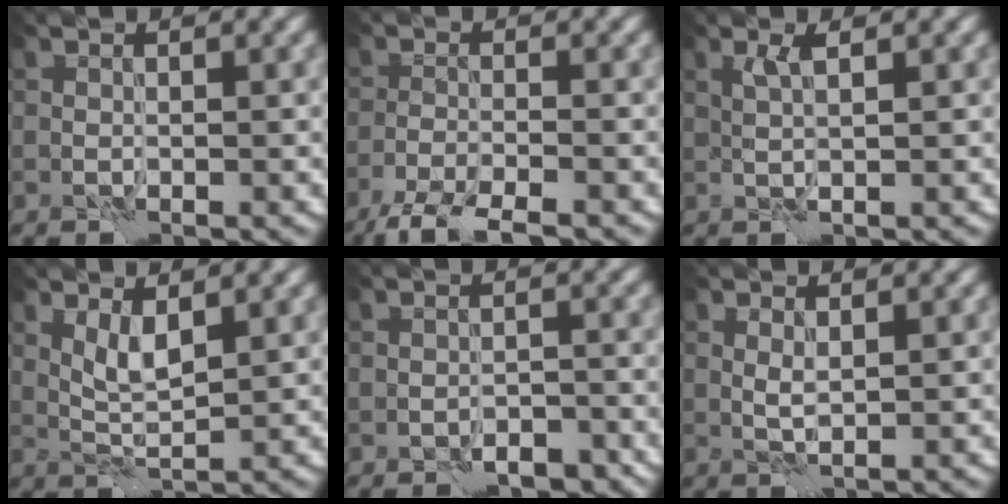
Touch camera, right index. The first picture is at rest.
{"total": 4.6, "force": [-3.9, 0.7, 2.3], "torque": [-0.043, -0.009, -0.077]}
{"total": 1.5, "force": [0.9, 0.1, 1.2], "torque": [-0.025, 0.002, 0.014]}
{"total": 2.4, "force": [1.4, 0.6, 1.9], "torque": [-0.043, -0.004, 0.029]}
{"total": 2.6, "force": [-2.1, 1.2, 1.1], "torque": [-0.018, 0.009, -0.027]}
{"total": 0.9, "force": [0.6, 0.2, 0.6], "torque": [-0.014, -0.002, 0.012]}